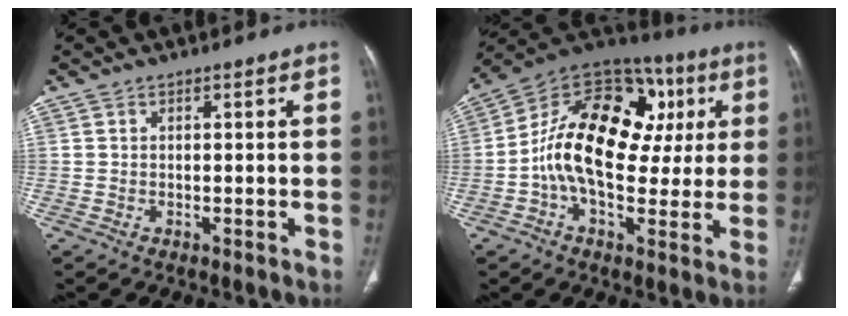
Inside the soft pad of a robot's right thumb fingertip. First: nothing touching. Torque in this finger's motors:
{"motor_torque": [2.41, 2.60, 1.50, -0.66, 0.50]}